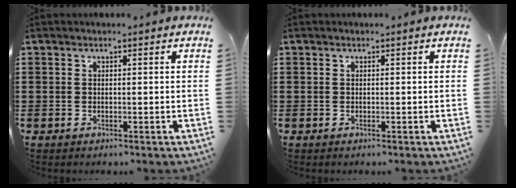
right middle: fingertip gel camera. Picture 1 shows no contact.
{"total": 0.0}